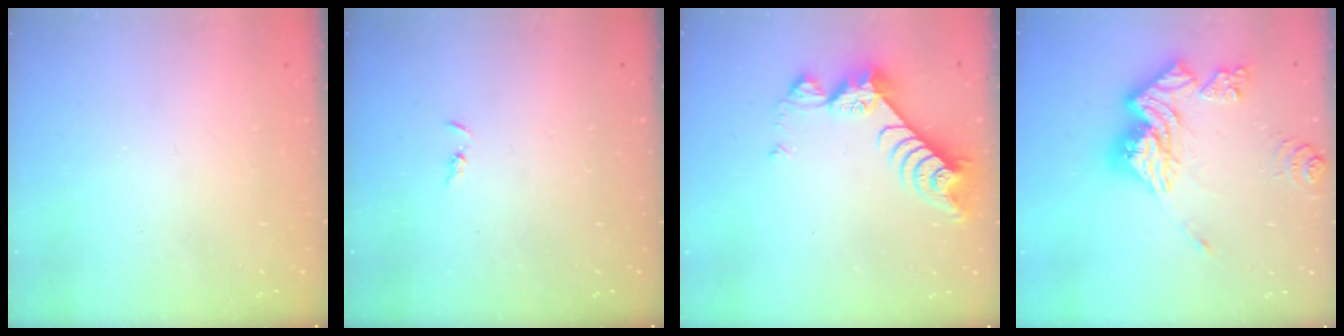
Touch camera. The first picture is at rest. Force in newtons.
{"total": 1.3, "press": 1.2, "slide": 0.3}
{"total": 9.1, "press": 9.1, "slide": 0.6}
{"total": 18.6, "press": 18.5, "slide": 1.8}